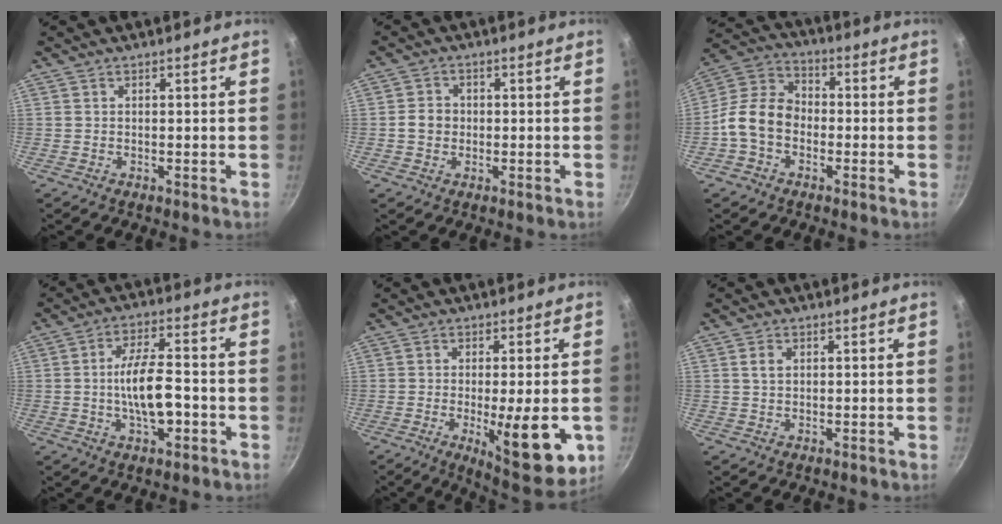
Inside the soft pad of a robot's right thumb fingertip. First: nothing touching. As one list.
[{"total": 3.5, "force": [-0.4, 3.1, 1.6], "torque": [-0.013, 0.011, -0.010]}, {"total": 10.6, "force": [-2.7, 8.0, 6.5], "torque": [-0.094, 0.036, -0.076]}, {"total": 10.4, "force": [-2.1, 4.3, 9.2], "torque": [-0.149, 0.025, -0.037]}, {"total": 14.1, "force": [-3.2, 4.0, 13.2], "torque": [-0.162, -0.003, -0.035]}, {"total": 2.1, "force": [0.6, 1.5, 1.3], "torque": [-0.019, 0.002, 0.012]}]